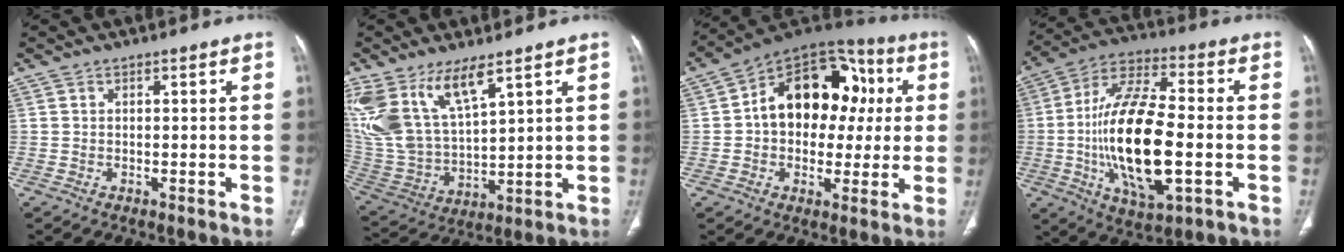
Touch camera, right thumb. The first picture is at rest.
{"total": 15.8, "force": [9.5, 6.2, 10.9], "torque": [-0.223, -0.034, 0.211]}
{"total": 20.1, "force": [2.5, 14.0, 14.2], "torque": [-0.160, 0.038, 0.030]}
{"total": 21.9, "force": [-3.3, 8.4, 19.9], "torque": [-0.382, 0.012, -0.055]}